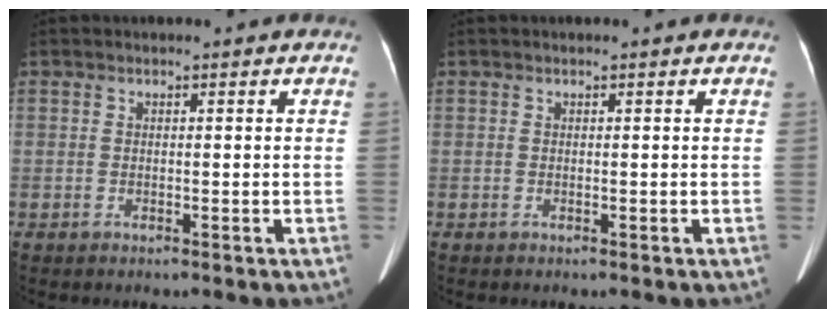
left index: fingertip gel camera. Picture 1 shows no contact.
{"total": 0.0}